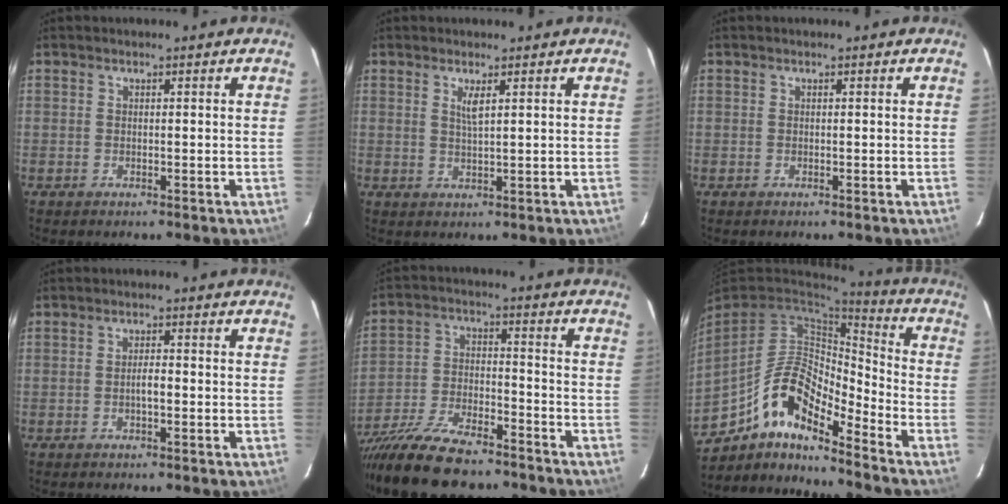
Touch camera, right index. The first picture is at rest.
{"total": 2.2, "force": [1.1, 0.3, 1.9], "torque": [-0.036, -0.003, 0.019]}
{"total": 0.0}
{"total": 1.8, "force": [-0.5, 0.5, 1.6], "torque": [-0.030, 0.005, -0.011]}
{"total": 18.1, "force": [-14.6, 5.4, 9.2], "torque": [-0.189, -0.035, -0.245]}
{"total": 14.3, "force": [-9.9, 4.6, 9.2], "torque": [-0.166, 0.006, -0.186]}